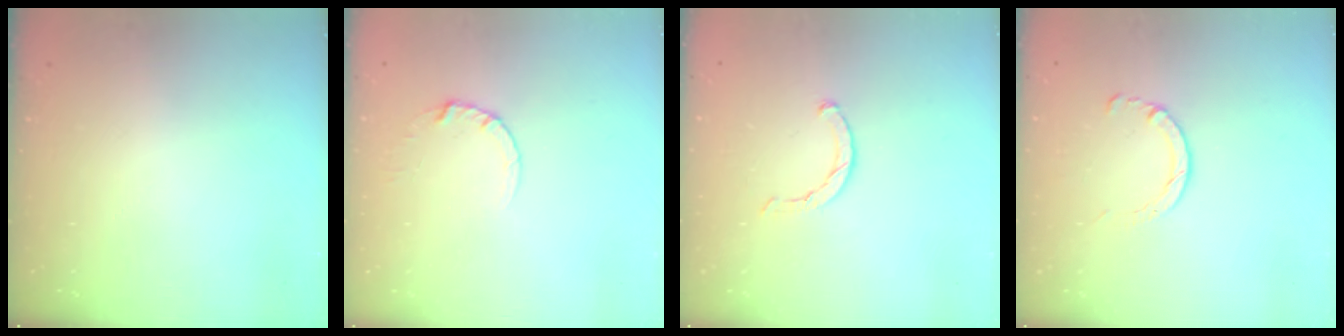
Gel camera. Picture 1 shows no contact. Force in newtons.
{"total": 2.7, "press": 2.7, "slide": 0.2}
{"total": 1.9, "press": 1.9, "slide": 0.3}
{"total": 2.9, "press": 2.8, "slide": 0.4}